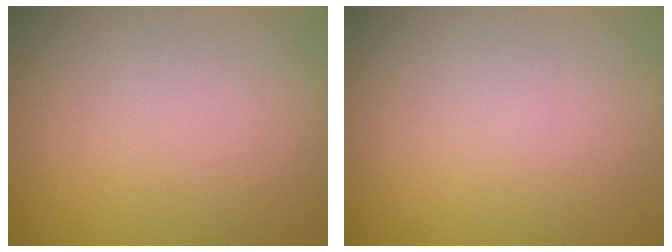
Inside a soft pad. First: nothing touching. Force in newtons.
{"total": 0.0}